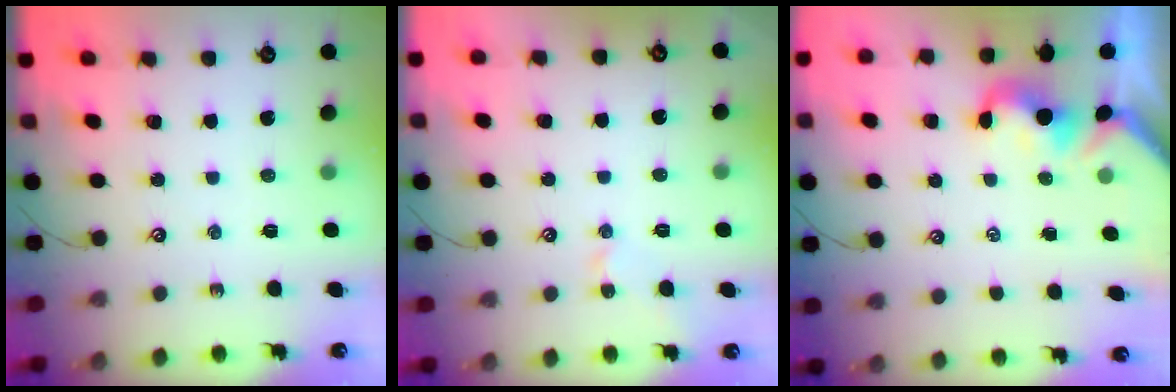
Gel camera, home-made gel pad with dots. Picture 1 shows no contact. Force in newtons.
{"total": 3.7, "press": 3.7, "slide": 0.7}
{"total": 1.2, "press": 1.1, "slide": 0.3}